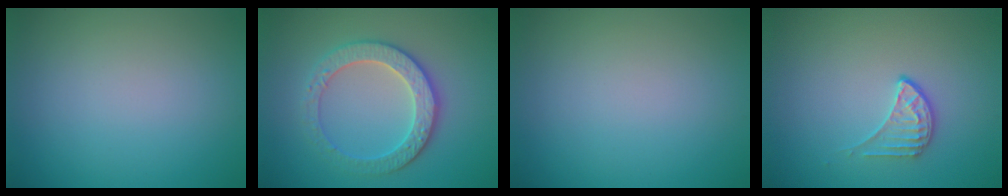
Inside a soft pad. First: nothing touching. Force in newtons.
{"total": 4.1, "press": 3.6, "slide": 1.9}
{"total": 0.0}
{"total": 1.9, "press": 1.3, "slide": 1.3}